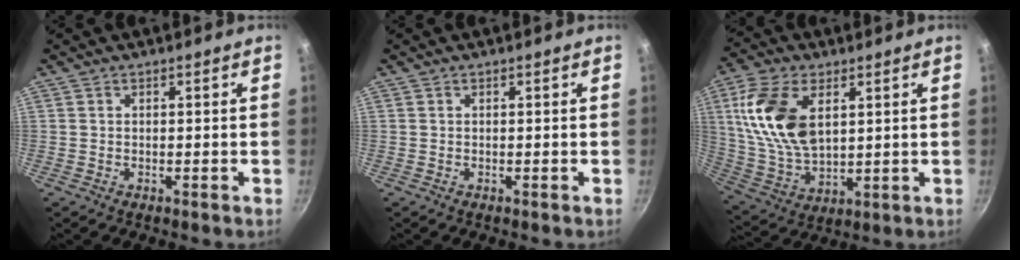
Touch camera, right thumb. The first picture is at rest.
{"total": 0.0}
{"total": 16.5, "force": [4.8, 9.5, 12.6], "torque": [-0.231, -0.012, 0.103]}